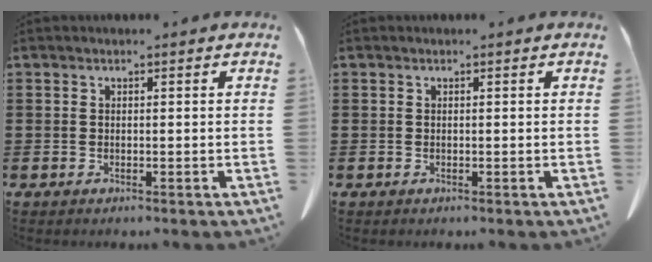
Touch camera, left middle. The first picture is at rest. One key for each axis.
{"total": 0.0}